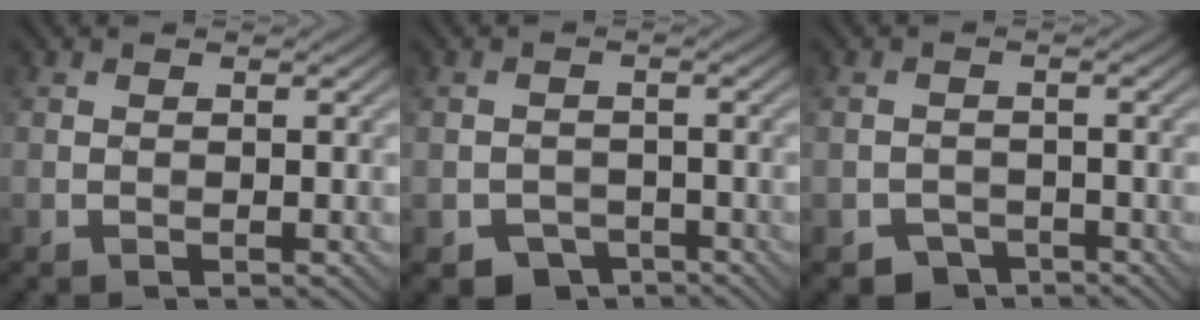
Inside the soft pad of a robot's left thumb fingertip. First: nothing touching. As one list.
[{"total": 3.5, "force": [-2.4, 2.3, 1.1], "torque": [-0.013, -0.007, -0.045]}, {"total": 2.7, "force": [-2.1, 1.6, 0.7], "torque": [-0.005, -0.002, -0.040]}]